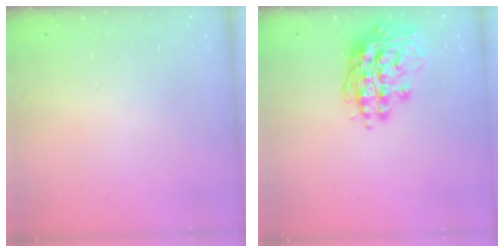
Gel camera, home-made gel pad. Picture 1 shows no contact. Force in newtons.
{"total": 15.6, "press": 15.3, "slide": 3.5}